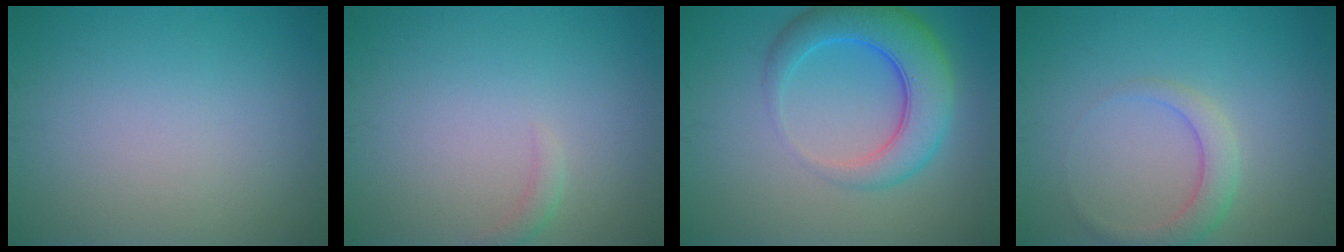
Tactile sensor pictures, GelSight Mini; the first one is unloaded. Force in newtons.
{"total": 1.0, "press": 0.9, "slide": 0.2}
{"total": 6.6, "press": 6.5, "slide": 0.4}
{"total": 2.5, "press": 2.5, "slide": 0.1}